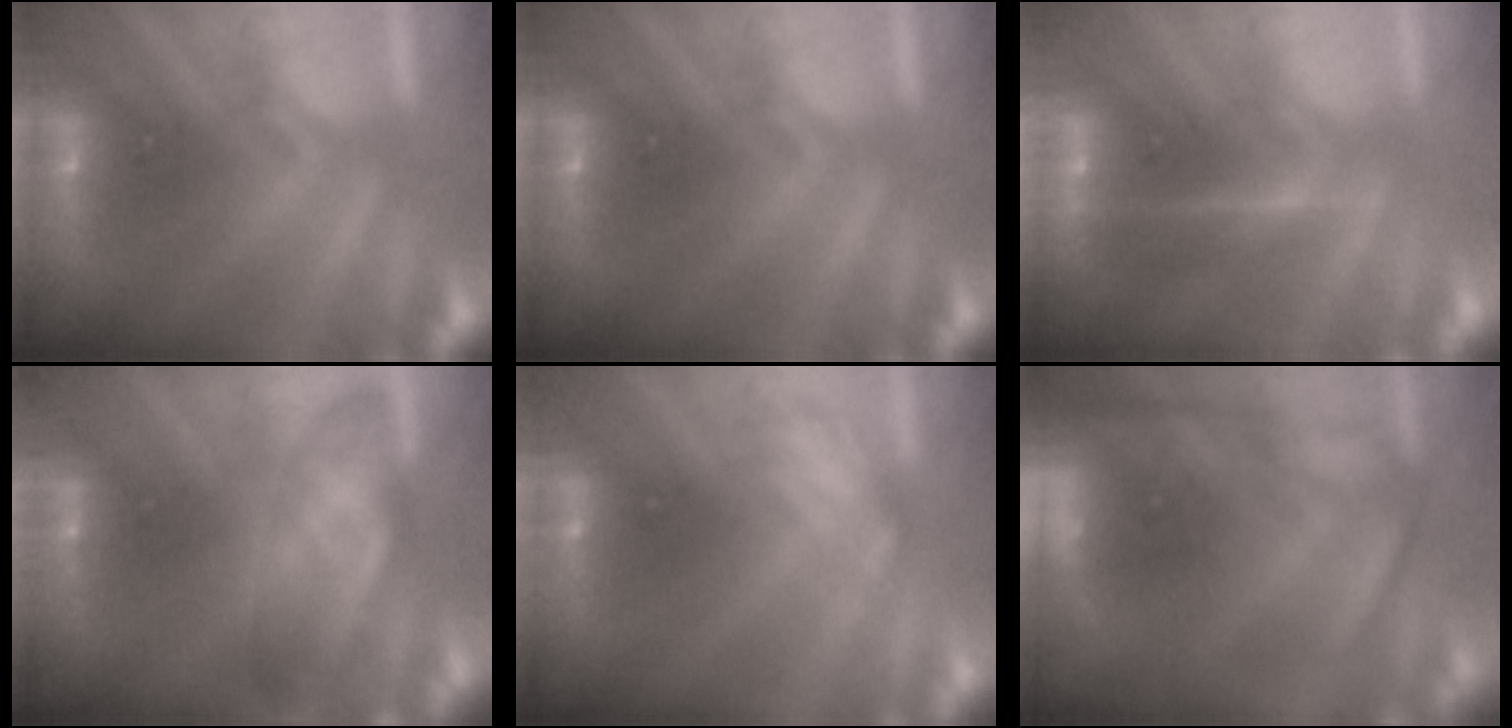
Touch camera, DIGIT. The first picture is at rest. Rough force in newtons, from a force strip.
{"total": 0.0}
{"total": 1.6}
{"total": 7.4}
{"total": 2.7}
{"total": 7.8}